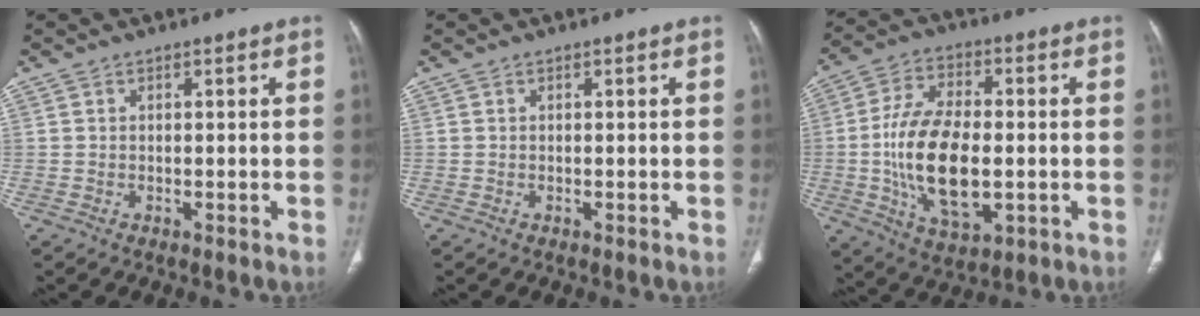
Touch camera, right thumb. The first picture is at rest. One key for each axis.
{"total": 0.0}
{"total": 17.3, "fx": -2.0, "fy": 9.0, "fz": 14.6, "tx": -0.267, "ty": 0.001, "tz": -0.028}